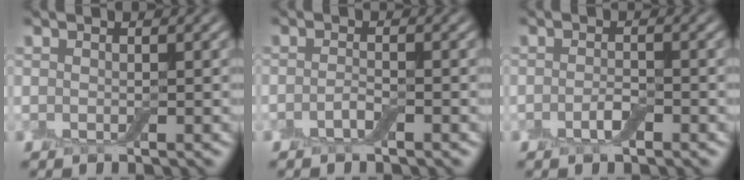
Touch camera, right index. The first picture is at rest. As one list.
[{"total": 1.3, "force": [-0.7, 0.3, 1.0], "torque": [-0.021, 0.002, -0.017]}, {"total": 1.6, "force": [-0.8, 0.6, 1.3], "torque": [-0.027, 0.000, -0.017]}]